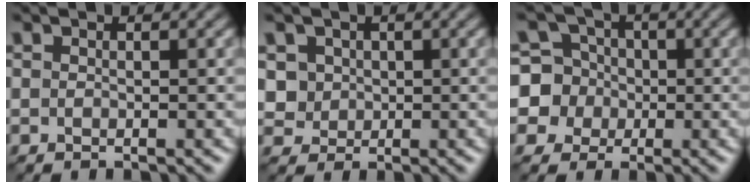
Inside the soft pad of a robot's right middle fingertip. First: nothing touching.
{"total": 3.7, "force": [1.0, 3.3, 1.4], "torque": [-0.025, 0.013, 0.022]}
{"total": 5.4, "force": [-0.5, 5.2, 0.9], "torque": [-0.013, 0.032, -0.026]}